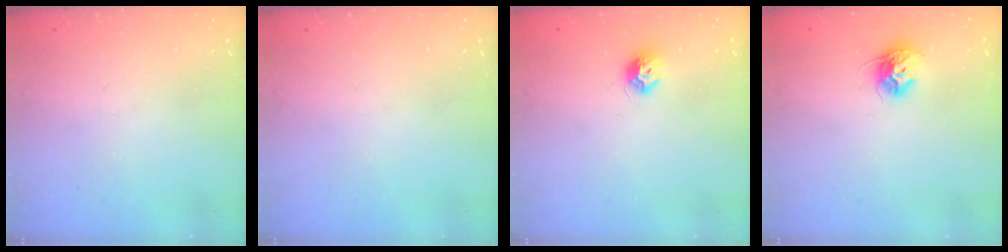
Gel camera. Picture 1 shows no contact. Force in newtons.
{"total": 0.0}
{"total": 7.0, "press": 6.9, "slide": 0.5}
{"total": 9.4, "press": 9.4, "slide": 0.2}